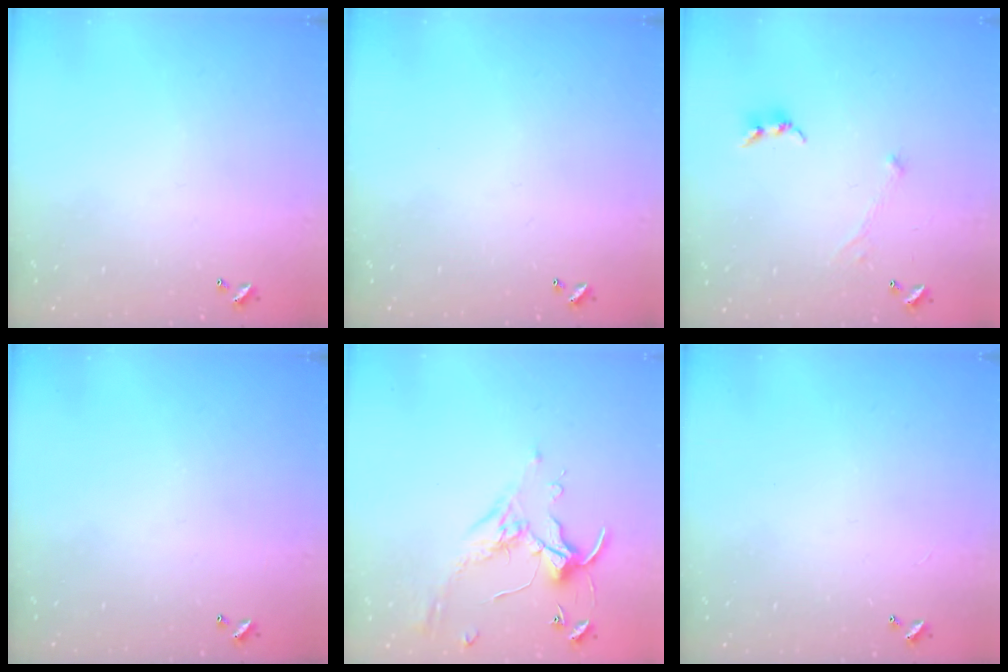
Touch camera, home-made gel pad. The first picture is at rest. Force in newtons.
{"total": 0.0}
{"total": 0.0}
{"total": 0.0}
{"total": 0.7, "press": 0.6, "slide": 0.4}
{"total": 2.8, "press": 2.8, "slide": 0.3}